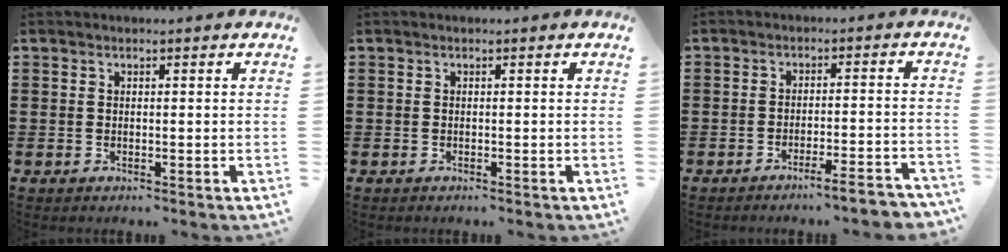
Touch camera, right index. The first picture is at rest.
{"total": 0.0}
{"total": 4.1, "force": [-3.5, -0.2, 2.0], "torque": [-0.031, -0.009, -0.067]}